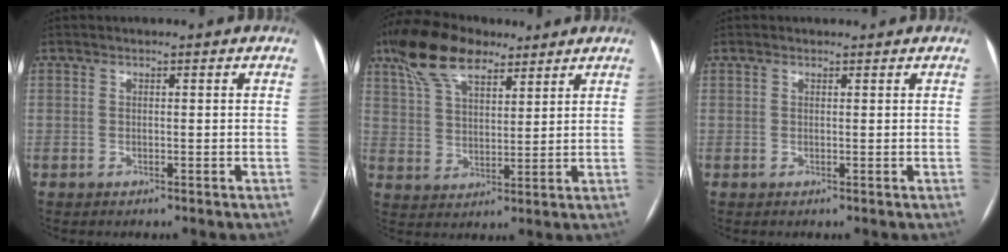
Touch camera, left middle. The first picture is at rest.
{"total": 11.7, "force": [8.1, 4.8, 6.9], "torque": [-0.140, 0.031, 0.152]}
{"total": 0.9, "force": [0.7, 0.4, 0.3], "torque": [-0.016, 0.016, 0.012]}